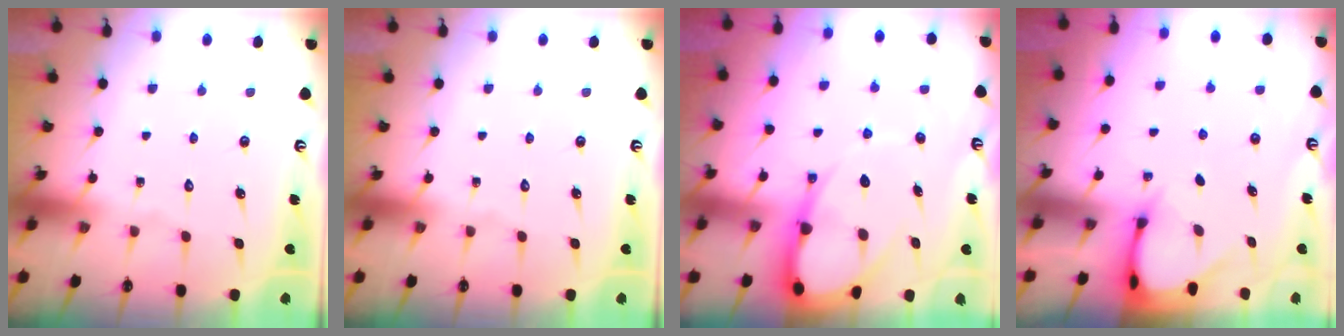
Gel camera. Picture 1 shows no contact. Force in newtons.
{"total": 0.0}
{"total": 10.2, "press": 10.1, "slide": 1.2}
{"total": 2.9, "press": 2.8, "slide": 0.3}